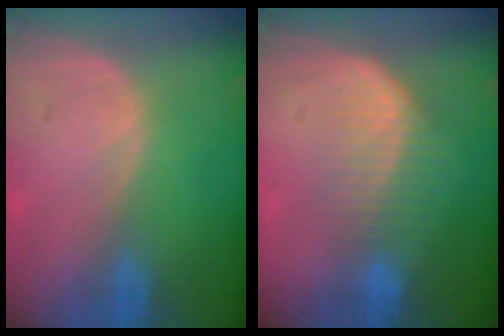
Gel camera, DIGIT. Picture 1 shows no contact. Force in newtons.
{"total": 6.8, "press": 6.3, "slide": 2.5}